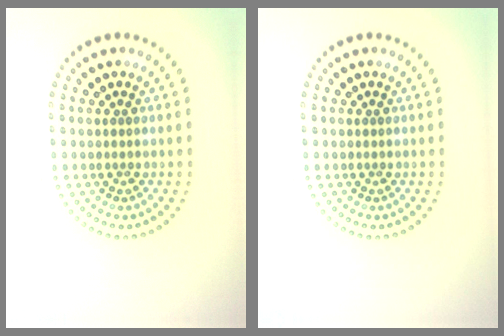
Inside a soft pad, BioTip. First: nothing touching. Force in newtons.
{"total": 0.0}